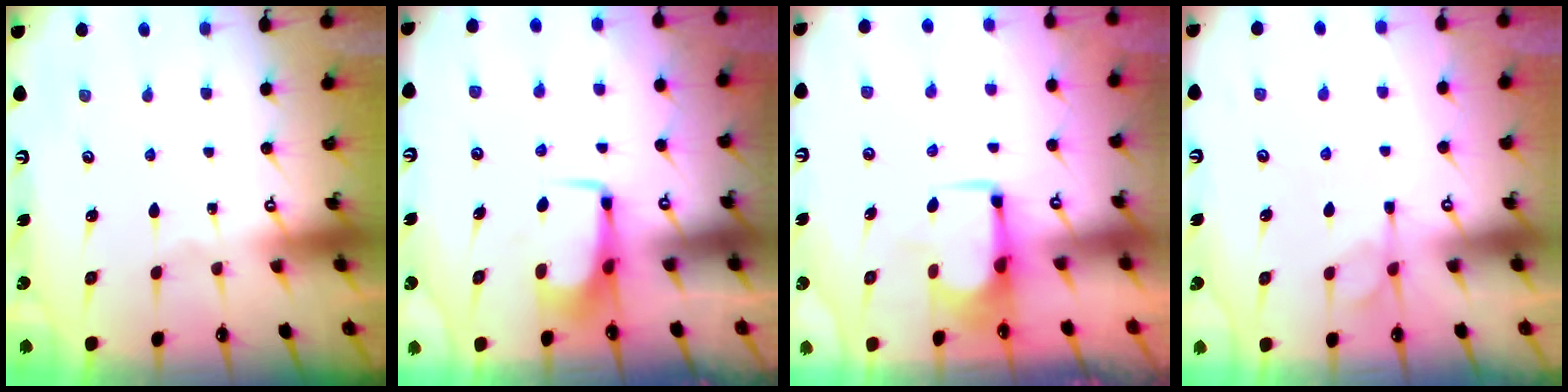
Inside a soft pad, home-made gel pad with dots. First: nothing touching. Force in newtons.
{"total": 3.7, "press": 3.7, "slide": 0.3}
{"total": 1.6, "press": 1.5, "slide": 0.7}
{"total": 2.9, "press": 2.6, "slide": 1.4}